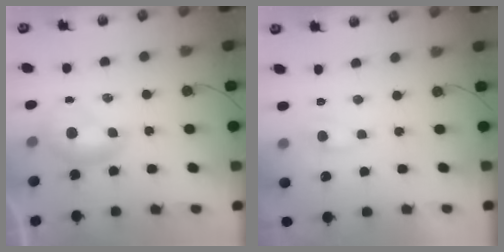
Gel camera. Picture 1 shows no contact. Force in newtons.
{"total": 0.0}